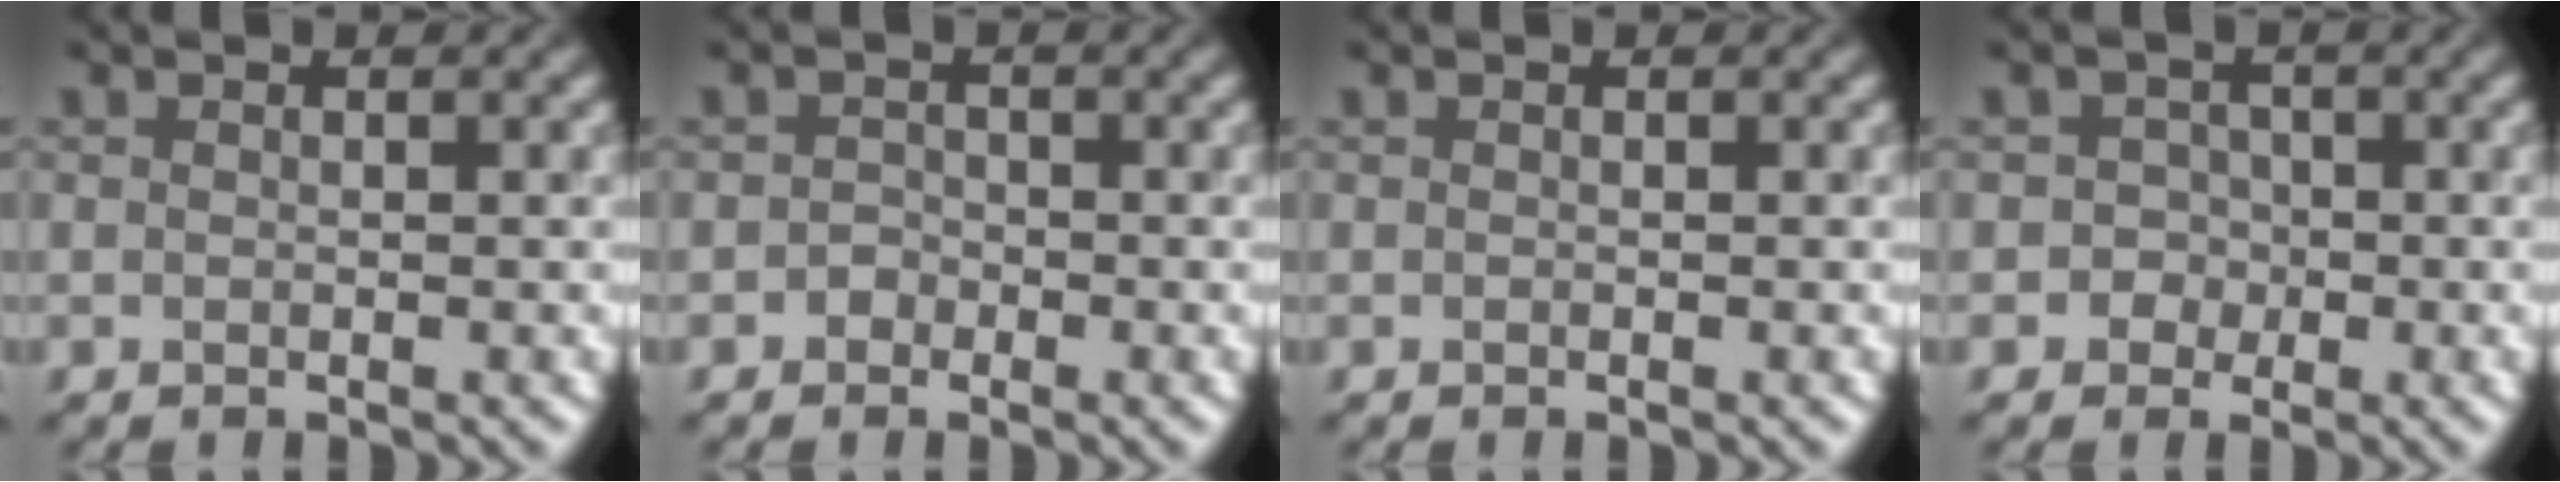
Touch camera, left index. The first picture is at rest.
{"total": 0.8, "force": [-0.4, 0.7, 0.0], "torque": [0.003, 0.005, -0.009]}
{"total": 0.0}
{"total": 2.2, "force": [-0.3, 2.2, 0.1], "torque": [0.035, 0.015, -0.025]}